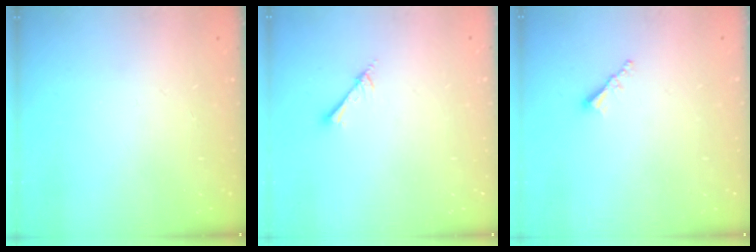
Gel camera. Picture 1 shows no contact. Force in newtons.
{"total": 1.5, "press": 1.4, "slide": 0.2}
{"total": 2.0, "press": 2.0, "slide": 0.5}